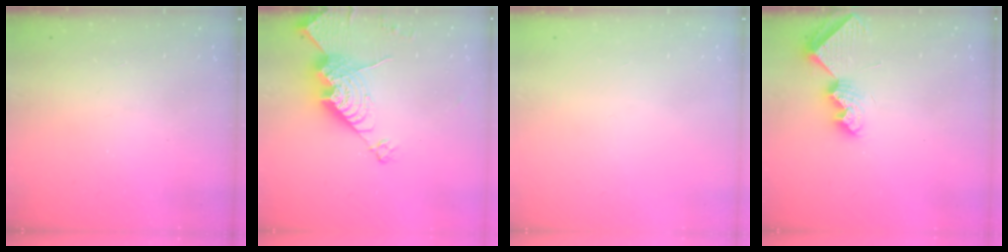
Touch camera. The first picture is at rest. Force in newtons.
{"total": 17.2, "press": 17.2, "slide": 1.7}
{"total": 0.0}
{"total": 8.4, "press": 8.4, "slide": 0.4}